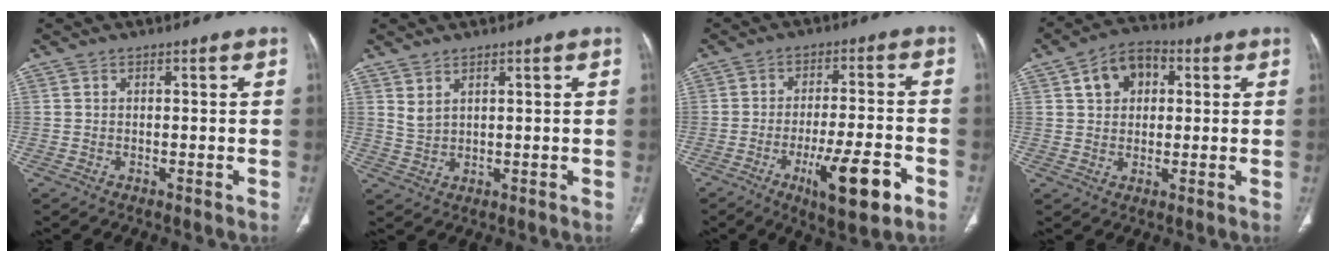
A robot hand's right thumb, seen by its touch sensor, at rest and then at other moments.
{"total": 2.4, "force": [1.8, 0.8, 1.4], "torque": [-0.030, -0.014, 0.045]}
{"total": 12.2, "force": [-5.5, 2.9, 10.5], "torque": [-0.165, 0.017, -0.081]}
{"total": 8.3, "force": [2.5, 6.0, 5.2], "torque": [-0.063, 0.008, 0.034]}